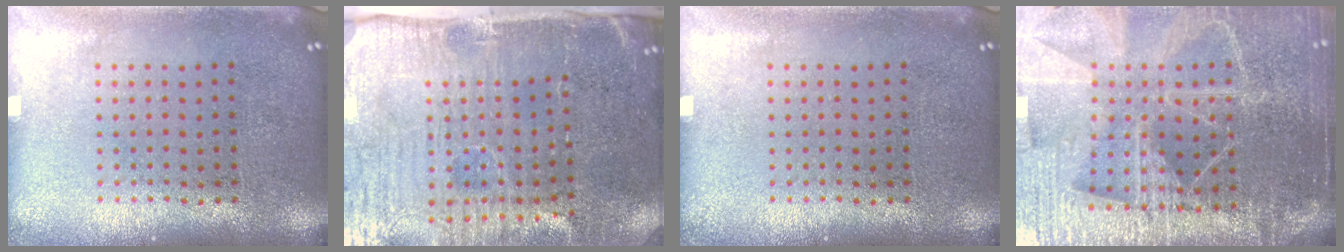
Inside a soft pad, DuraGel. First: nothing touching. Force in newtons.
{"total": 5.2, "press": 4.3, "slide": 2.9}
{"total": 0.0}
{"total": 5.4, "press": 4.8, "slide": 2.5}